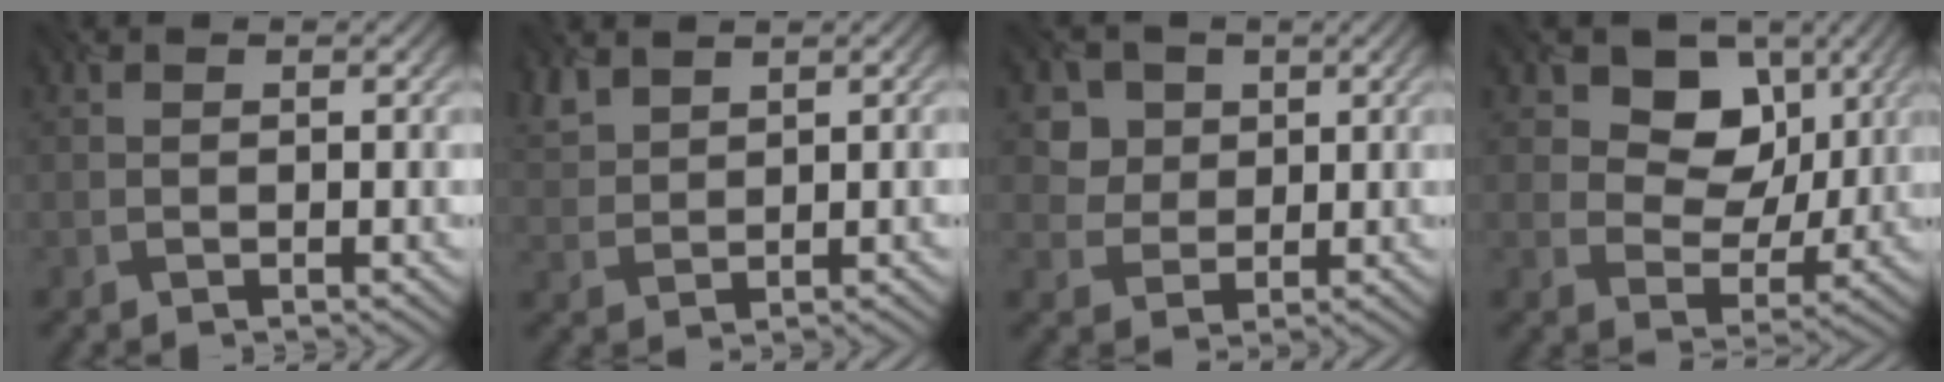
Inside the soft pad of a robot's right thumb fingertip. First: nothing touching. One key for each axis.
{"total": 2.9, "fx": 2.7, "fy": 1.0, "fz": 0.8, "tx": -0.035, "ty": 0.010, "tz": 0.065}
{"total": 5.5, "fx": 2.8, "fy": 4.7, "fz": 0.7, "tx": -0.054, "ty": 0.002, "tz": 0.049}
{"total": 8.3, "fx": 4.3, "fy": 6.4, "fz": 3.2, "tx": -0.068, "ty": -0.008, "tz": 0.074}